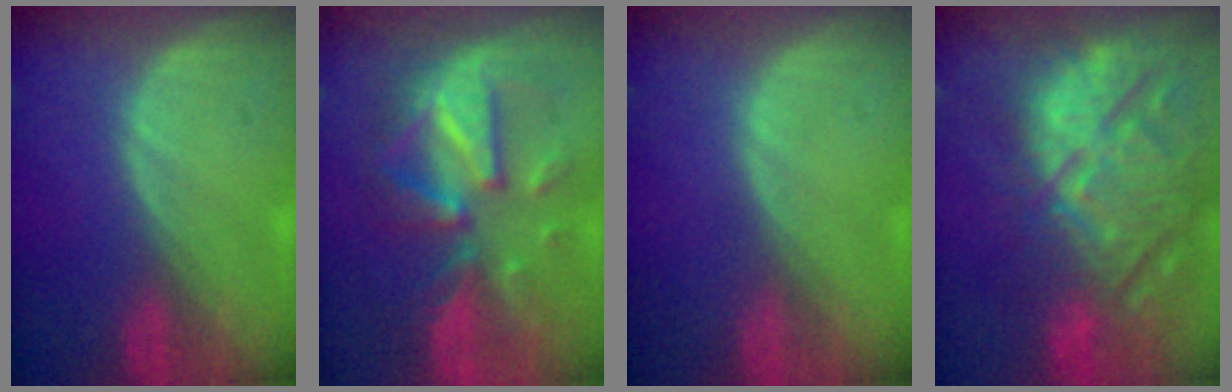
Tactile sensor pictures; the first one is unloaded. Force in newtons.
{"total": 10.6, "press": 10.6, "slide": 0.9}
{"total": 0.0}
{"total": 15.3, "press": 13.0, "slide": 8.1}